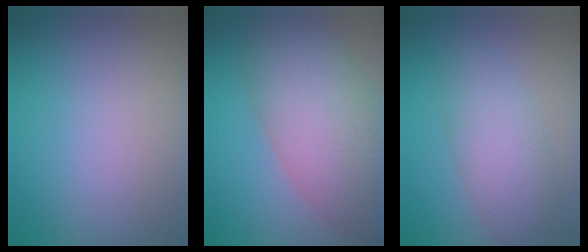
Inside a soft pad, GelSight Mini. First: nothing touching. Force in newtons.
{"total": 9.6, "press": 9.6, "slide": 0.6}
{"total": 4.4, "press": 4.4, "slide": 0.3}